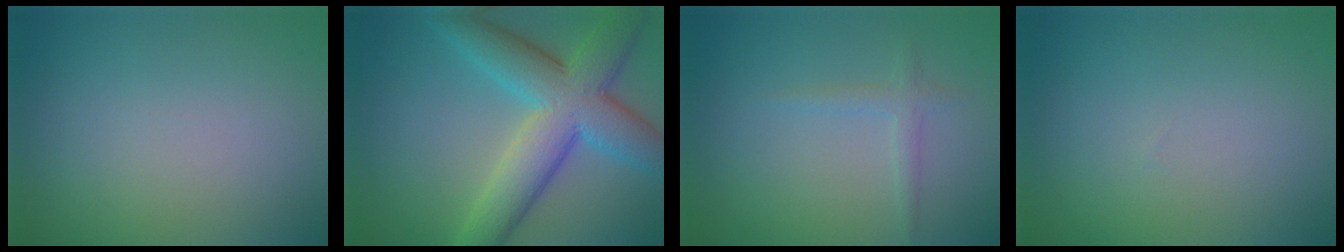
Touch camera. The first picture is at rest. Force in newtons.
{"total": 9.5, "press": 9.5, "slide": 0.2}
{"total": 1.4, "press": 1.4, "slide": 0.1}
{"total": 0.0}